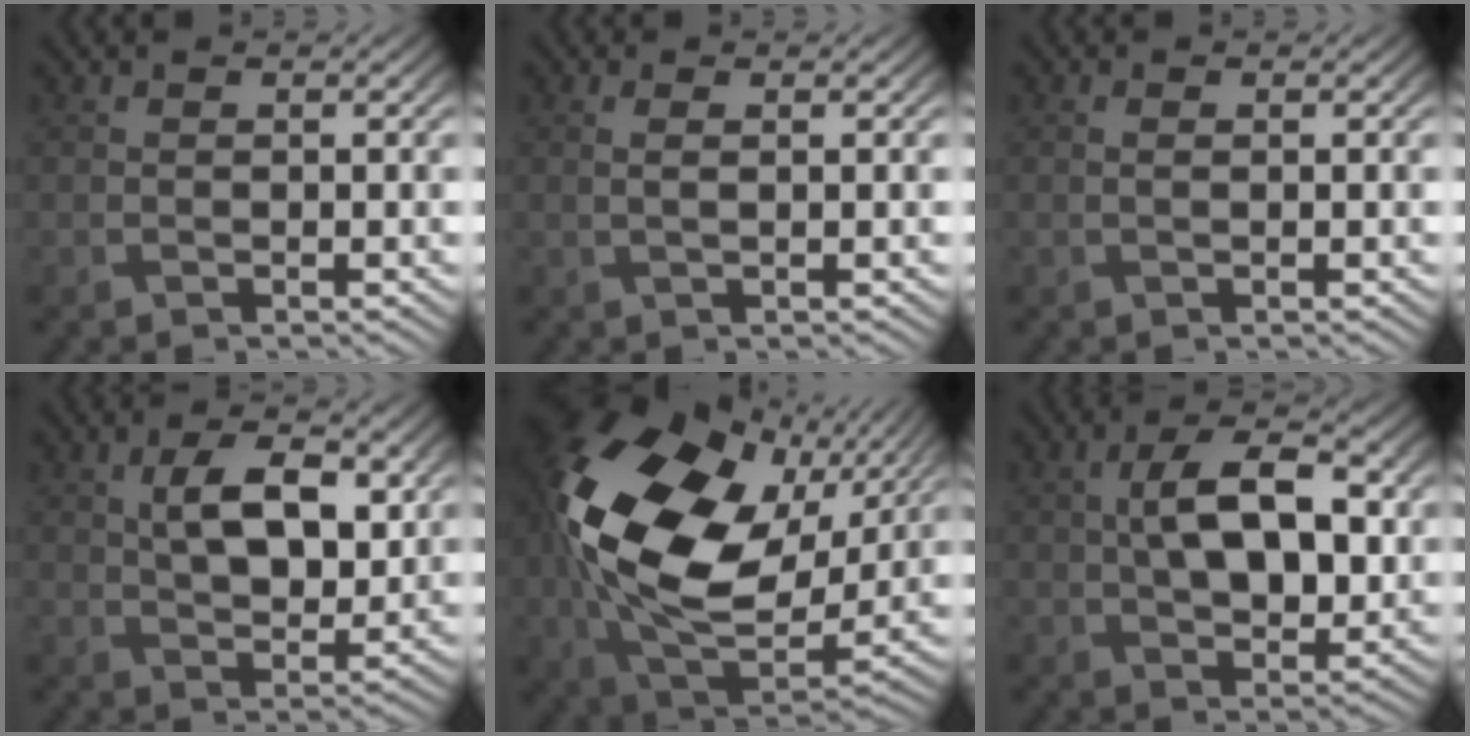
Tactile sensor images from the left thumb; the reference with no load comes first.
{"total": 1.3, "force": [0.3, 0.3, 1.3], "torque": [-0.026, 0.004, 0.005]}
{"total": 0.7, "force": [0.1, 0.2, 0.7], "torque": [-0.016, 0.002, 0.002]}
{"total": 8.2, "force": [2.1, 4.3, 6.7], "torque": [-0.116, 0.002, 0.038]}
{"total": 21.4, "force": [4.3, 14.4, 15.2], "torque": [-0.354, -0.006, 0.090]}
{"total": 10.5, "force": [1.6, 5.6, 8.7], "torque": [-0.155, 0.008, 0.023]}